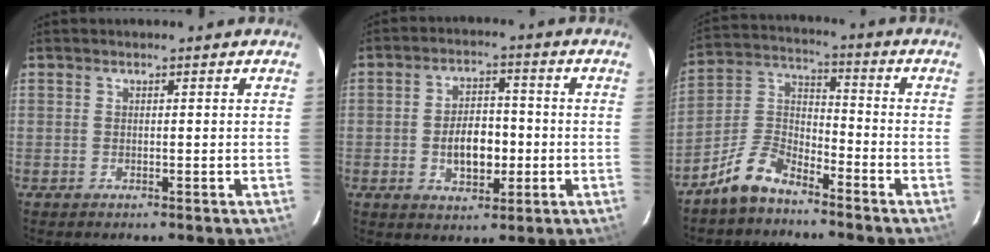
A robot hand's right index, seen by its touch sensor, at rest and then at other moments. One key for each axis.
{"total": 8.1, "fx": -1.6, "fy": 4.7, "fz": 6.3, "tx": -0.120, "ty": 0.010, "tz": -0.018}
{"total": 9.0, "fx": -6.7, "fy": 3.9, "fz": 4.6, "tx": -0.116, "ty": 0.026, "tz": -0.137}